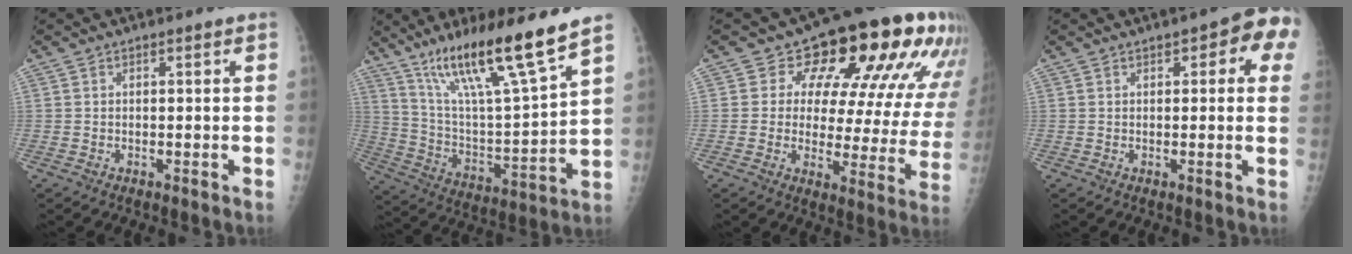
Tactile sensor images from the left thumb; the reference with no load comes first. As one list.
[{"total": 19.5, "force": [13.7, 1.1, 13.8], "torque": [-0.220, -0.067, 0.248]}, {"total": 19.9, "force": [10.9, 10.0, 13.4], "torque": [-0.125, -0.039, 0.126]}, {"total": 7.6, "force": [2.8, 3.0, 6.4], "torque": [-0.046, 0.005, 0.020]}]